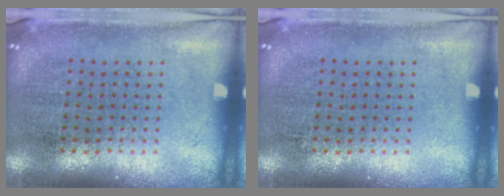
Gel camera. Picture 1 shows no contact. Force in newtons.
{"total": 0.0}